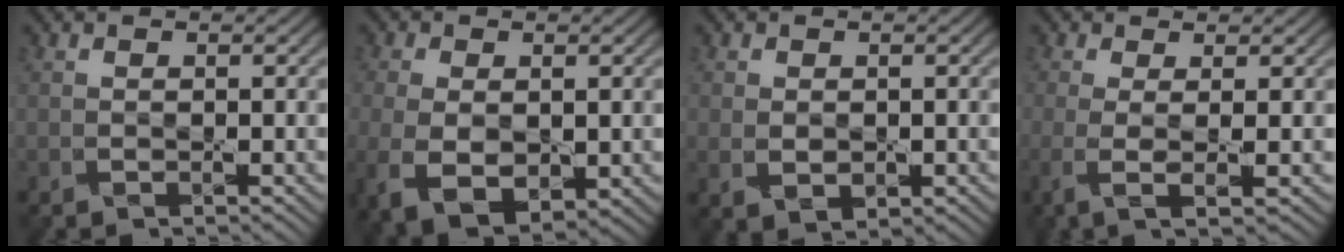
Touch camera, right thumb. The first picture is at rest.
{"total": 7.7, "force": [-2.0, 4.9, 5.6], "torque": [-0.141, -0.033, -0.024]}
{"total": 2.5, "force": [-0.3, 1.8, 1.7], "torque": [-0.041, -0.008, 0.001]}
{"total": 4.1, "force": [-0.2, 0.9, 4.0], "torque": [-0.082, -0.003, -0.010]}